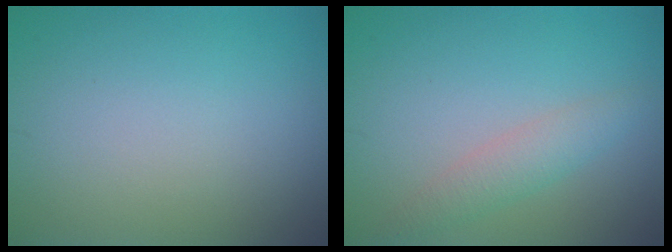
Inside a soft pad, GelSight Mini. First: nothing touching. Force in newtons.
{"total": 2.2, "press": 2.2, "slide": 0.1}